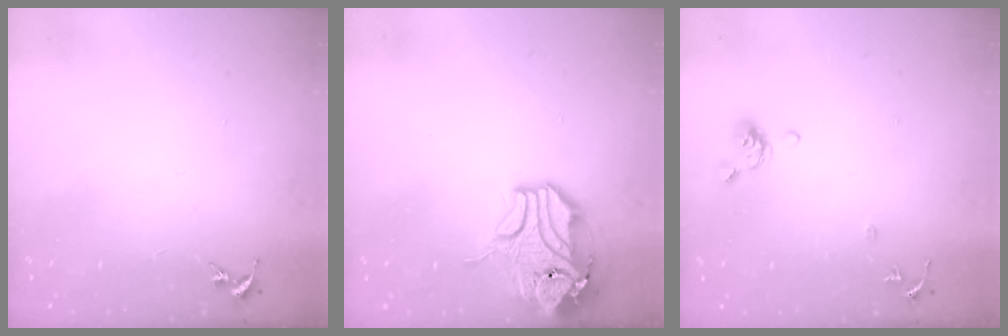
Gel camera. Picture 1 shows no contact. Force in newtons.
{"total": 13.3, "press": 13.2, "slide": 2.0}
{"total": 8.5, "press": 8.4, "slide": 1.4}